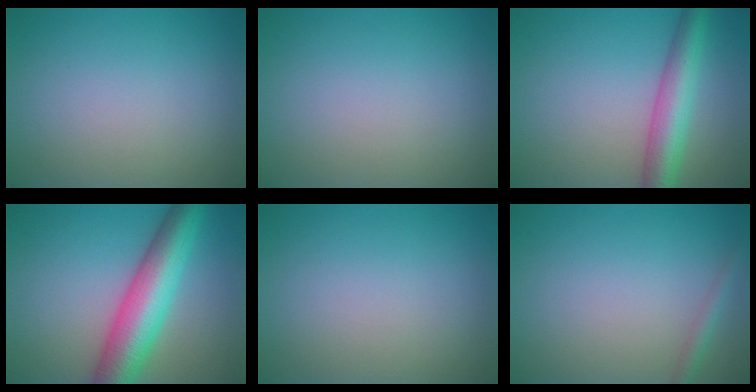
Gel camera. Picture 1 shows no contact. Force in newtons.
{"total": 0.0}
{"total": 5.2, "press": 5.2, "slide": 0.1}
{"total": 8.5, "press": 8.5, "slide": 0.1}
{"total": 0.0}
{"total": 1.3, "press": 1.2, "slide": 0.1}